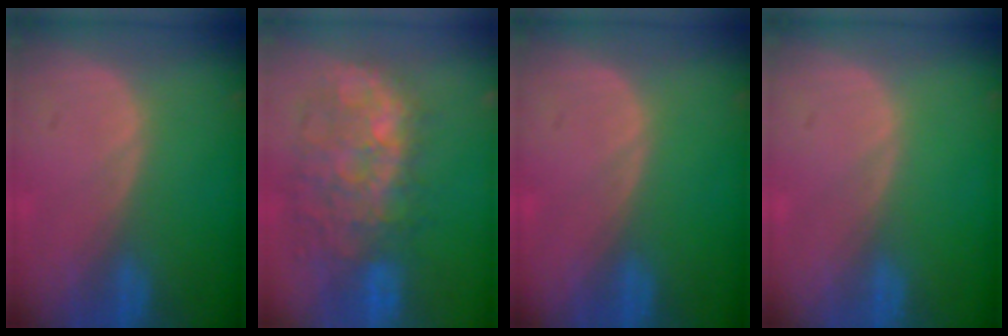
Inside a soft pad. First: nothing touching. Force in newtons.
{"total": 11.0, "press": 10.3, "slide": 3.9}
{"total": 0.0}
{"total": 0.0}